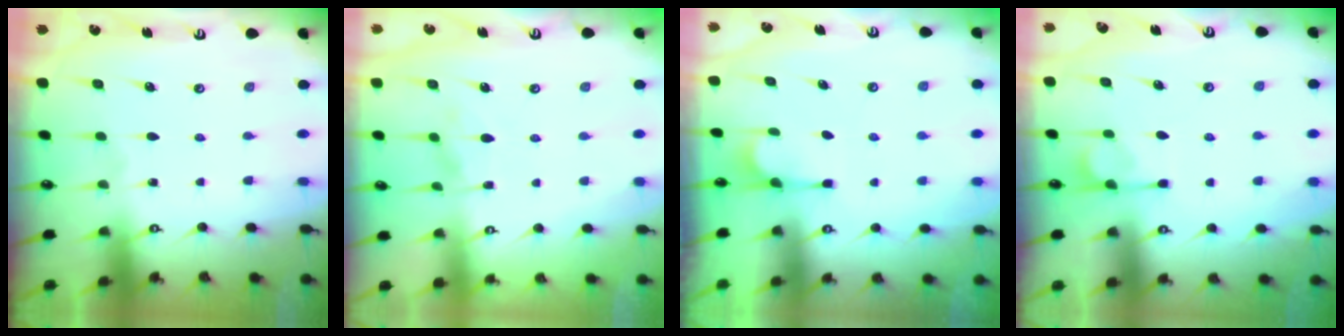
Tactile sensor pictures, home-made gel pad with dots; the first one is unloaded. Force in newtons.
{"total": 2.5, "press": 2.3, "slide": 1.0}
{"total": 3.7, "press": 3.5, "slide": 1.1}
{"total": 2.0, "press": 1.5, "slide": 1.2}